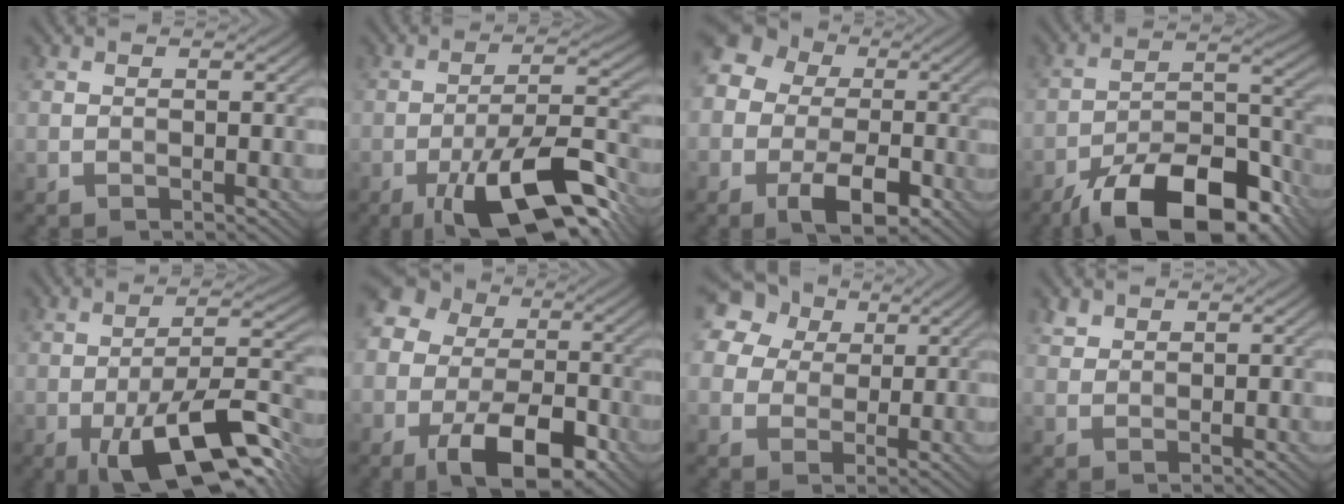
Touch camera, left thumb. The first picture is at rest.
{"total": 14.2, "force": [-8.0, 4.0, 11.0], "torque": [-0.188, 0.001, -0.139]}
{"total": 11.9, "force": [-3.3, 8.9, 7.3], "torque": [-0.124, -0.021, -0.072]}
{"total": 15.6, "force": [-11.0, 5.9, 9.4], "torque": [-0.155, -0.005, -0.185]}
{"total": 13.7, "force": [-6.8, 4.5, 11.0], "torque": [-0.186, 0.000, -0.117]}
{"total": 14.6, "force": [-5.4, 9.7, 9.4], "torque": [-0.147, -0.025, -0.096]}
{"total": 15.1, "force": [7.4, 11.5, 6.4], "torque": [-0.204, 0.040, 0.140]}
{"total": 1.6, "force": [1.3, 0.8, 0.5], "torque": [-0.014, 0.002, 0.029]}